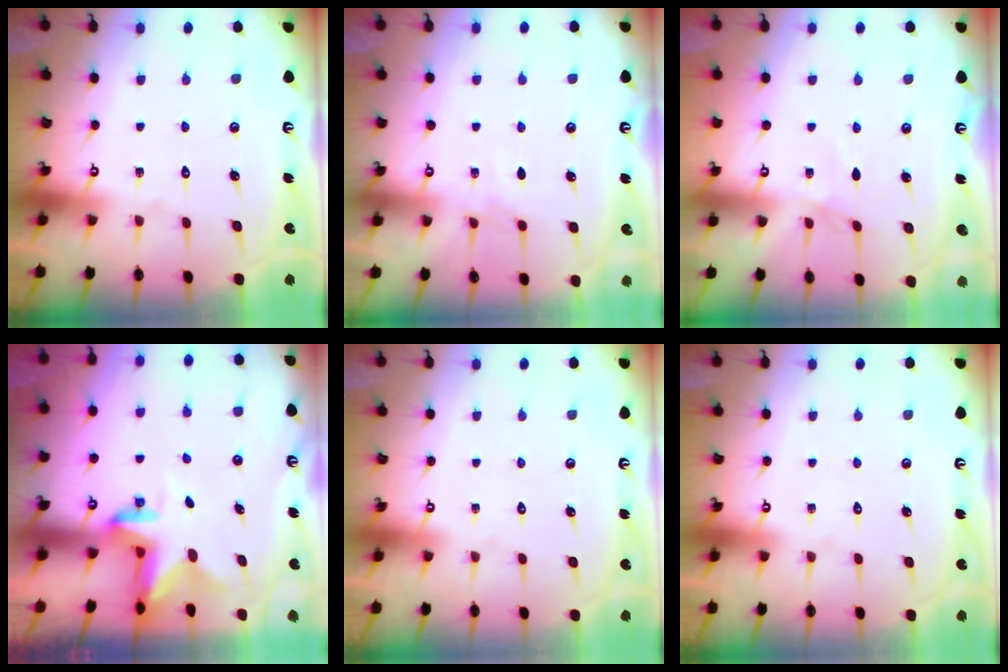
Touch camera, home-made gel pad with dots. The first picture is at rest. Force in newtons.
{"total": 4.8, "press": 4.7, "slide": 0.5}
{"total": 1.7, "press": 1.7, "slide": 0.4}
{"total": 2.7, "press": 2.7, "slide": 0.5}
{"total": 0.0}
{"total": 0.0}